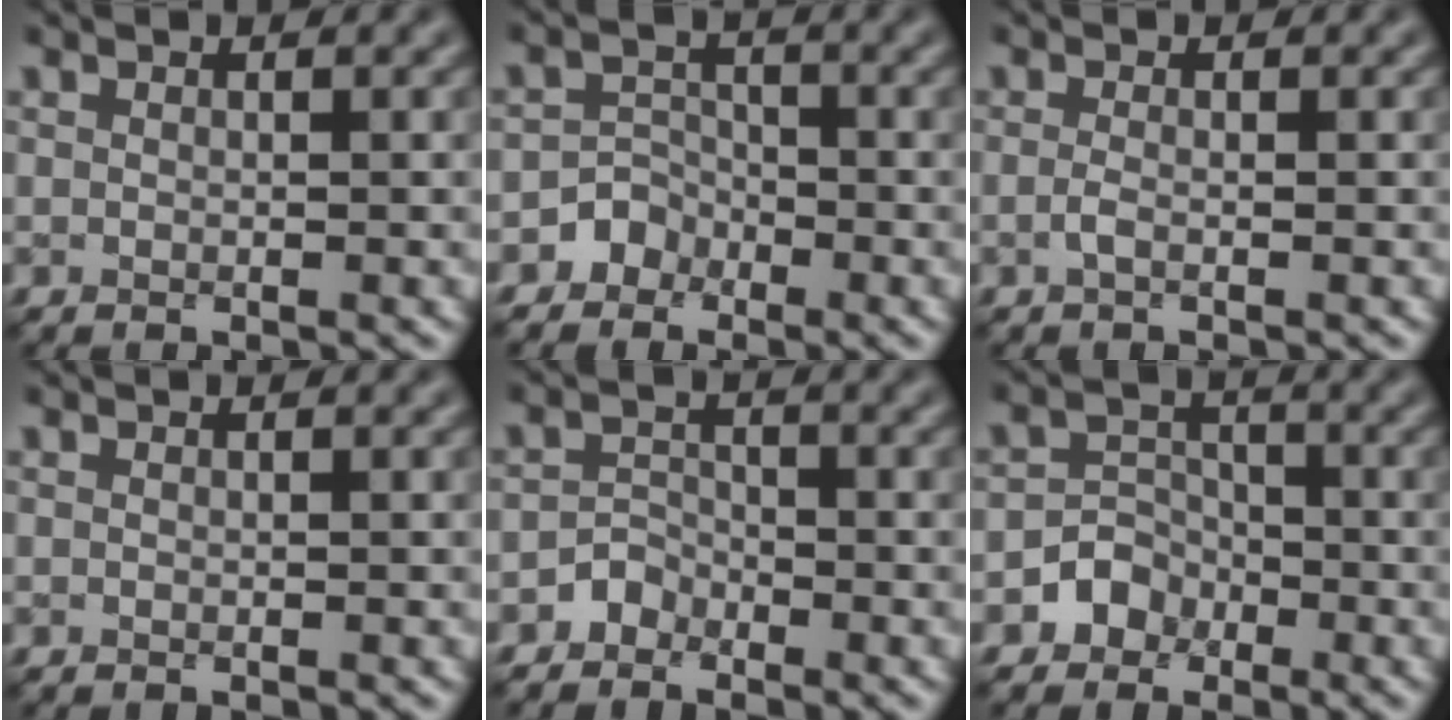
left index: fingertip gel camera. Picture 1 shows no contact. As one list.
[{"total": 2.2, "force": [-1.5, 1.6, 0.1], "torque": [0.022, 0.015, -0.035]}, {"total": 1.0, "force": [-0.4, 0.3, 0.9], "torque": [-0.020, -0.004, -0.010]}, {"total": 0.0}, {"total": 1.6, "force": [-1.3, 1.0, 0.1], "torque": [0.003, 0.011, -0.026]}, {"total": 2.6, "force": [-1.4, 2.1, 0.5], "torque": [0.017, 0.012, -0.034]}]